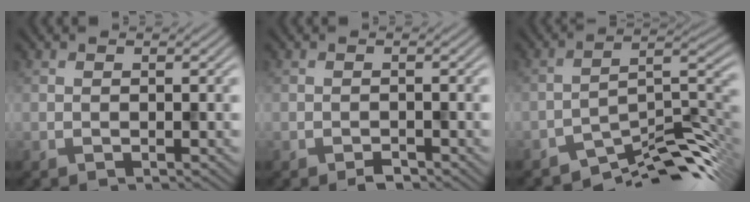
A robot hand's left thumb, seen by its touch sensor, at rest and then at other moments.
{"total": 1.0, "force": [-0.9, 0.3, 0.3], "torque": [-0.003, 0.003, -0.015]}
{"total": 10.0, "force": [-8.1, 2.3, 5.4], "torque": [-0.072, 0.004, -0.142]}